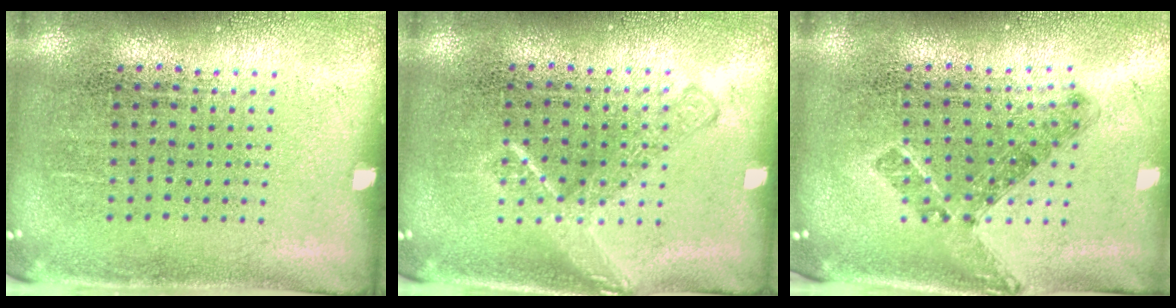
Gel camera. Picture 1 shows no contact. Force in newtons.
{"total": 2.4, "press": 2.4, "slide": 0.4}
{"total": 0.8, "press": 0.8, "slide": 0.3}